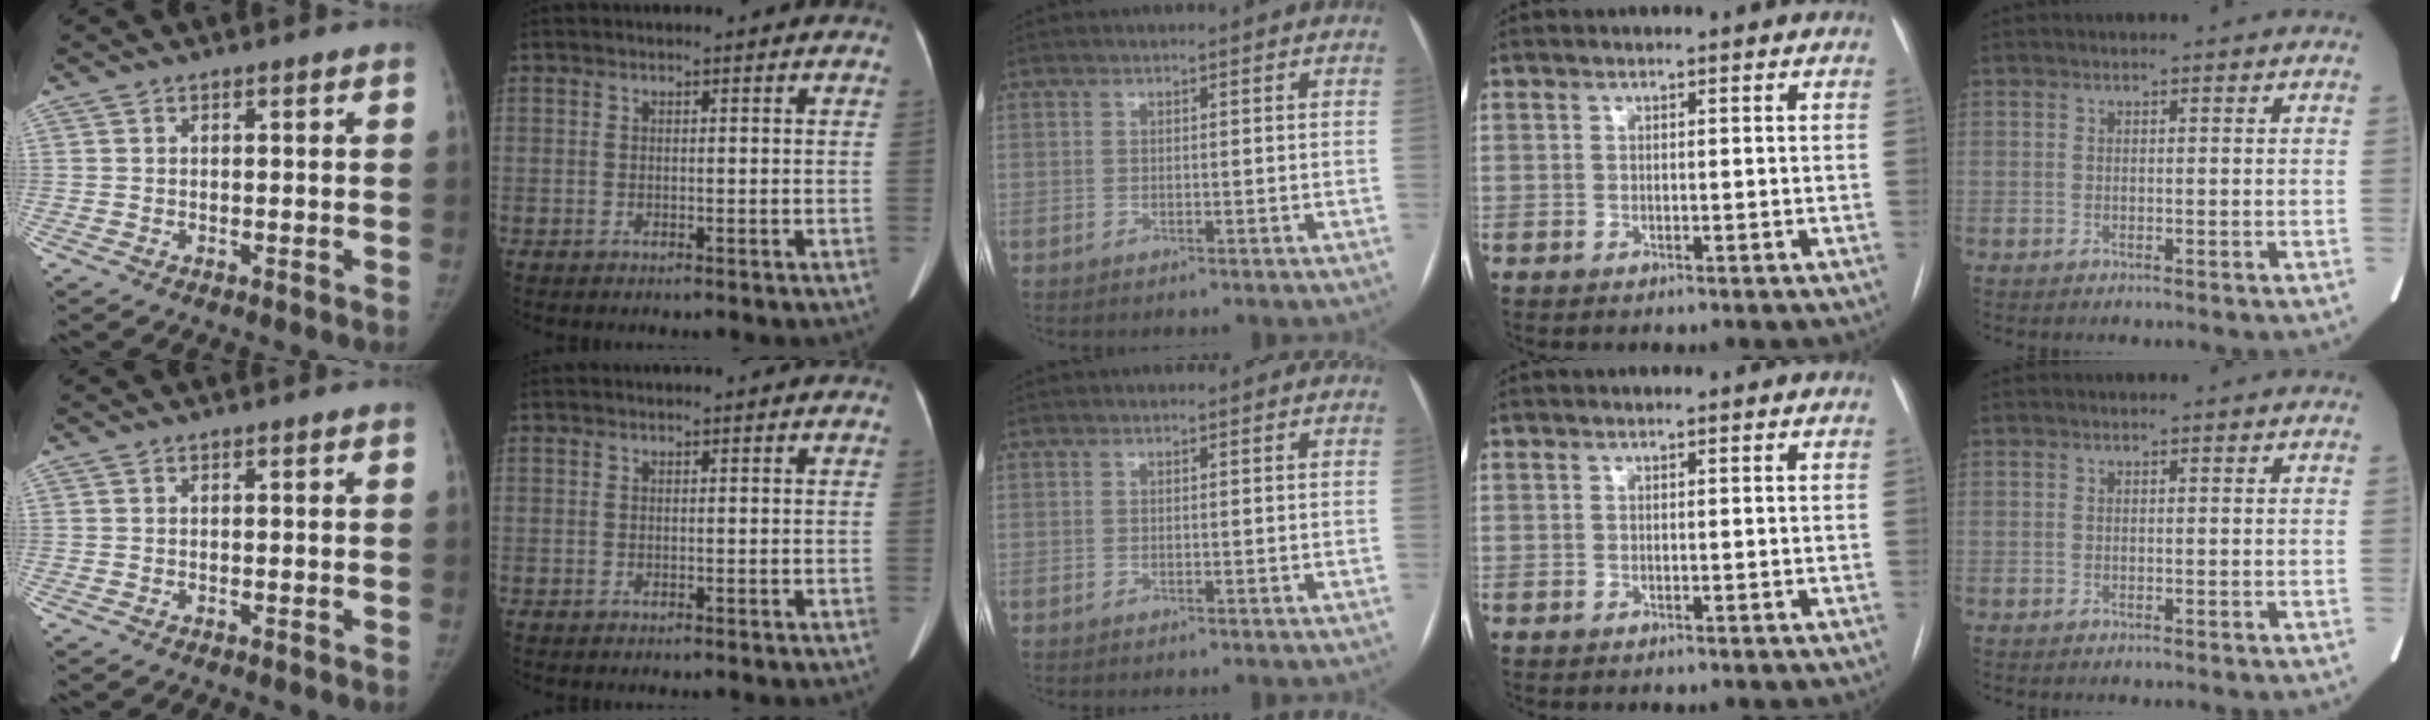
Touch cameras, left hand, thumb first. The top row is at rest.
{}